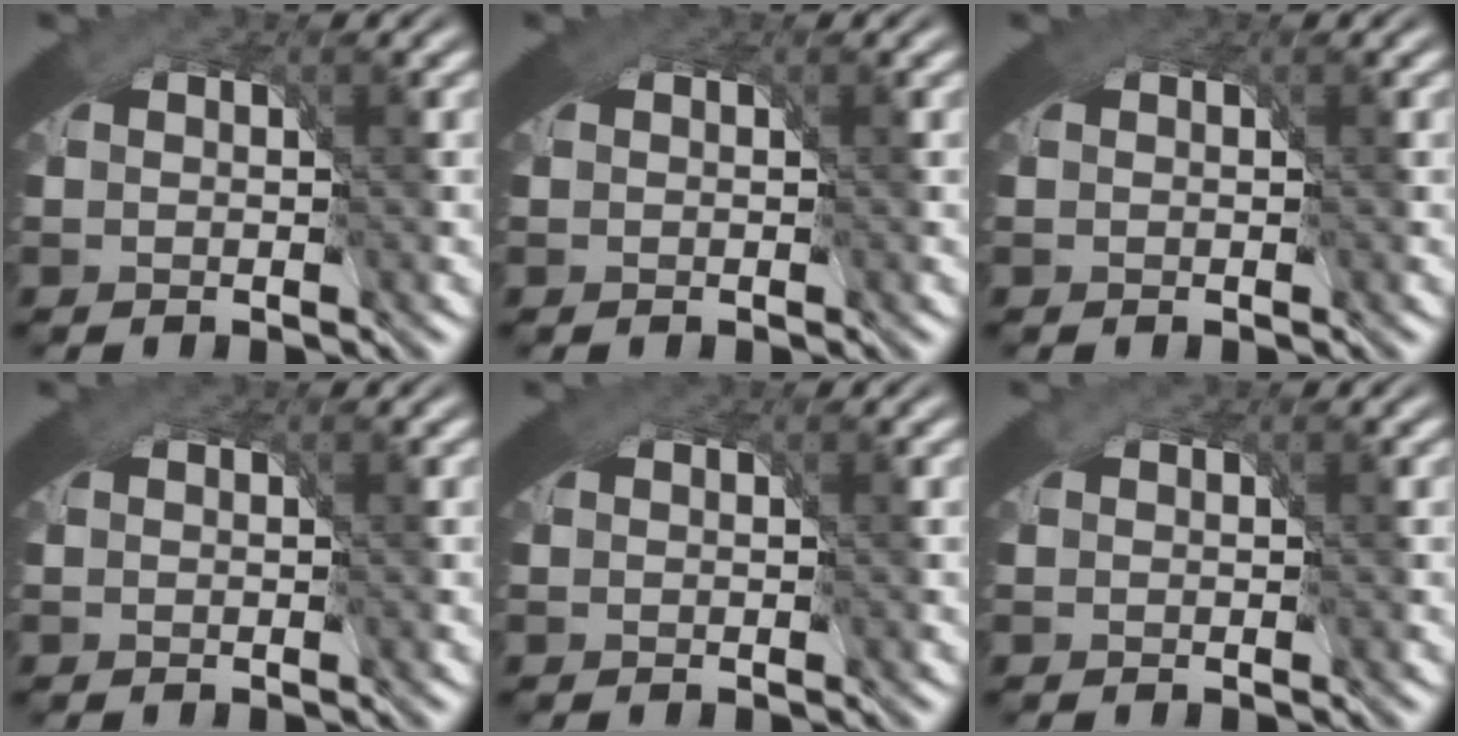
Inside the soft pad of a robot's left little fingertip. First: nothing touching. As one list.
[{"total": 0.0}, {"total": 0.0}, {"total": 0.0}, {"total": 0.0}, {"total": 0.0}]